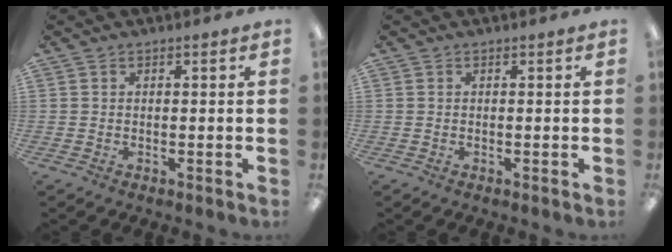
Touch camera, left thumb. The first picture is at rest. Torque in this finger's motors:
{"motor_torque": [-0.22, 0.15, 0.01, -0.01, 0.00]}